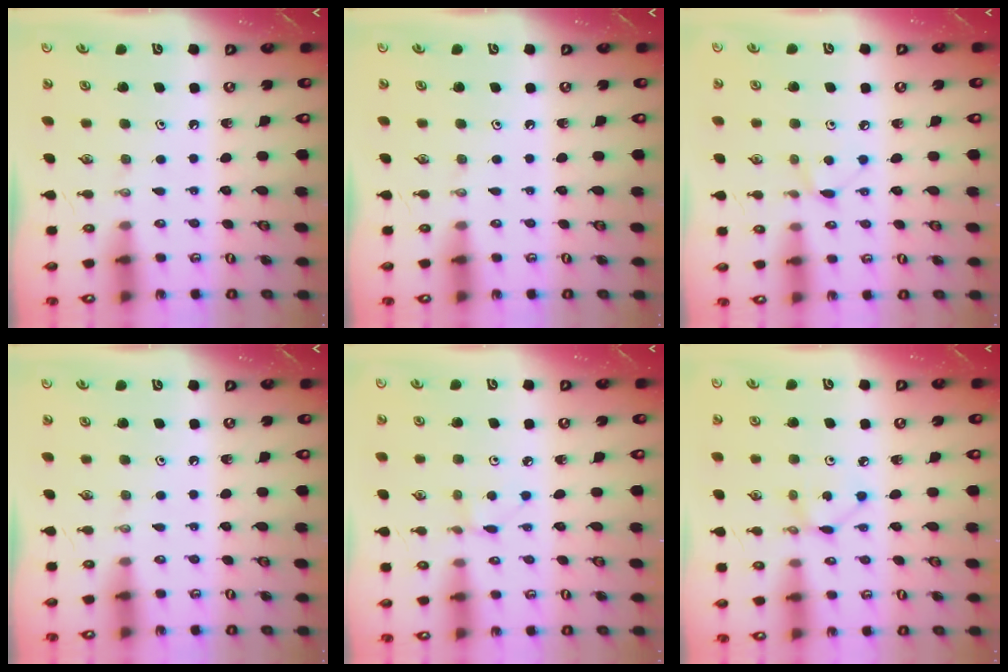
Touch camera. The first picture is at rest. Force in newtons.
{"total": 0.0}
{"total": 4.4, "press": 4.3, "slide": 0.6}
{"total": 0.0}
{"total": 2.4, "press": 2.4, "slide": 0.3}
{"total": 2.8, "press": 2.8, "slide": 0.1}